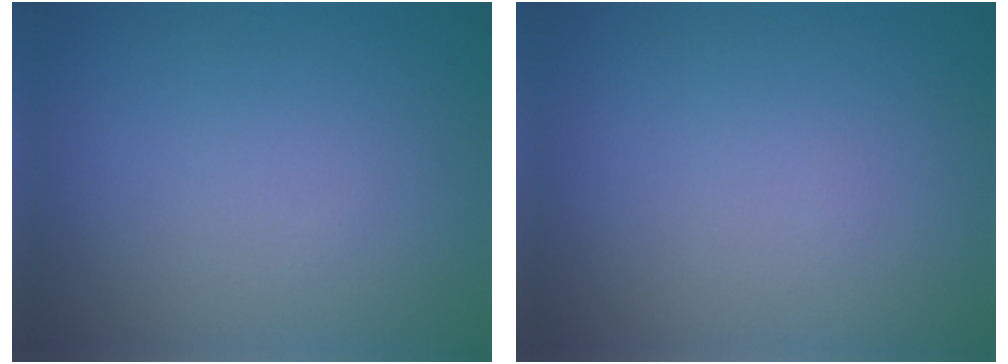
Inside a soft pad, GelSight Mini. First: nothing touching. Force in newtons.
{"total": 0.0}